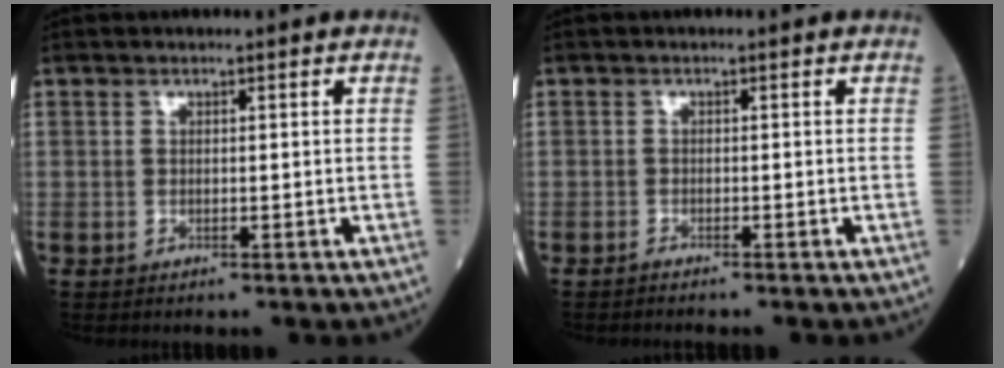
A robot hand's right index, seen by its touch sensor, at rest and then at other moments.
{"total": 0.9, "force": [-0.9, -0.2, 0.3], "torque": [-0.009, -0.001, -0.014]}